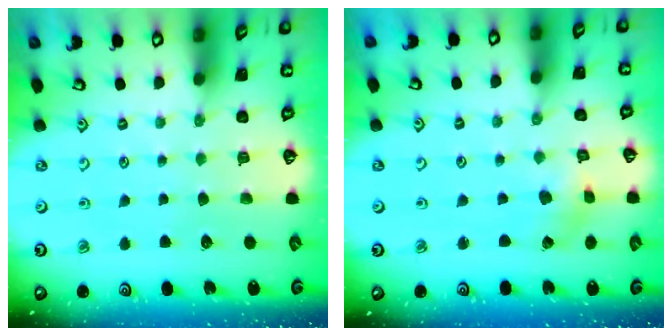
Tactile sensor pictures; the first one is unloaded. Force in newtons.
{"total": 1.6, "press": 1.5, "slide": 0.4}